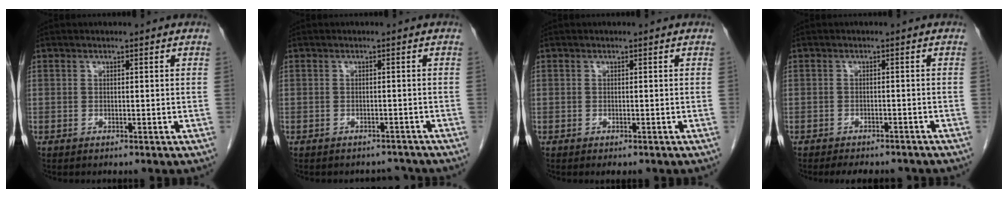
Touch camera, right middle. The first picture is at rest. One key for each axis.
{"total": 3.3, "fx": -3.0, "fy": 1.3, "fz": -0.1, "tx": 0.004, "ty": 0.004, "tz": -0.038}
{"total": 1.2, "fx": -0.8, "fy": 0.7, "fz": 0.6, "tx": -0.005, "ty": -0.001, "tz": -0.005}
{"total": 7.1, "fx": -6.2, "fy": 2.6, "fz": 2.3, "tx": -0.028, "ty": 0.000, "tz": -0.073}